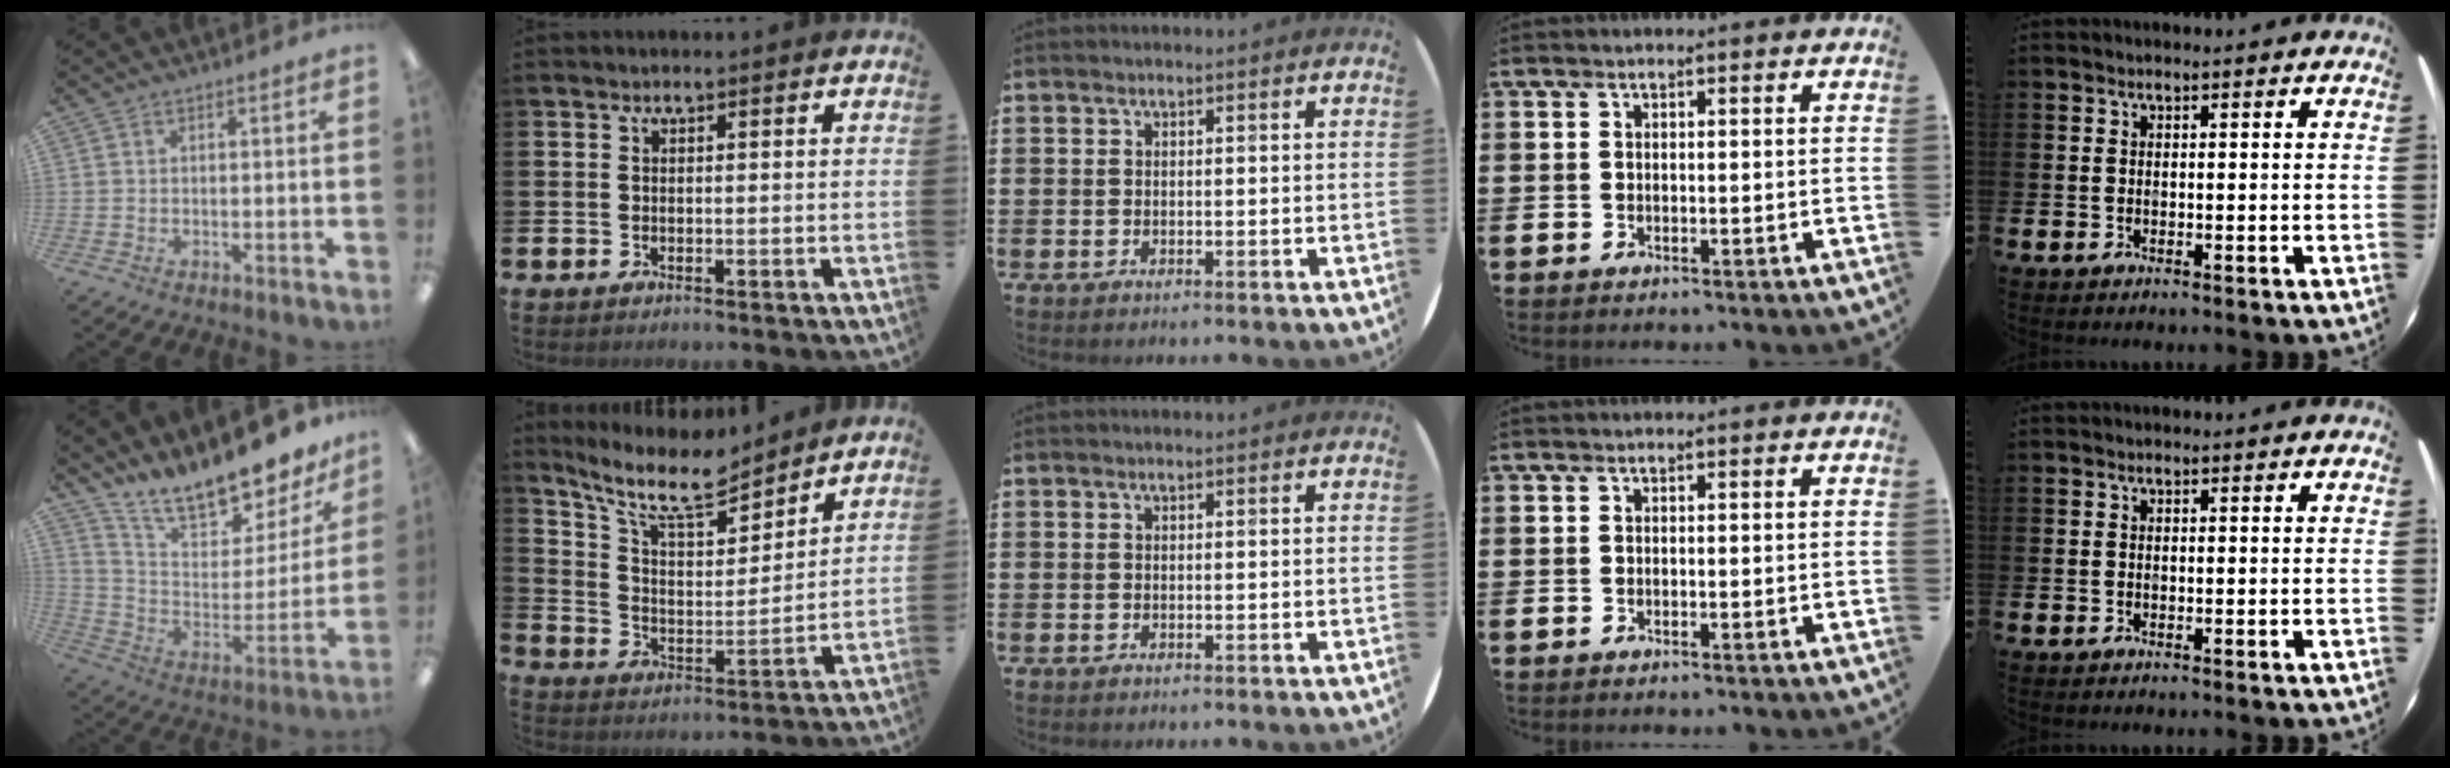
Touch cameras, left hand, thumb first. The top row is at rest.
{"thumb": {"total": 15.4, "force": [13.9, 4.2, 5.3], "torque": [-0.100, -0.115, 0.241]}, "index": {"total": 10.1, "force": [8.6, 2.9, 4.4], "torque": [-0.121, -0.049, 0.150]}}